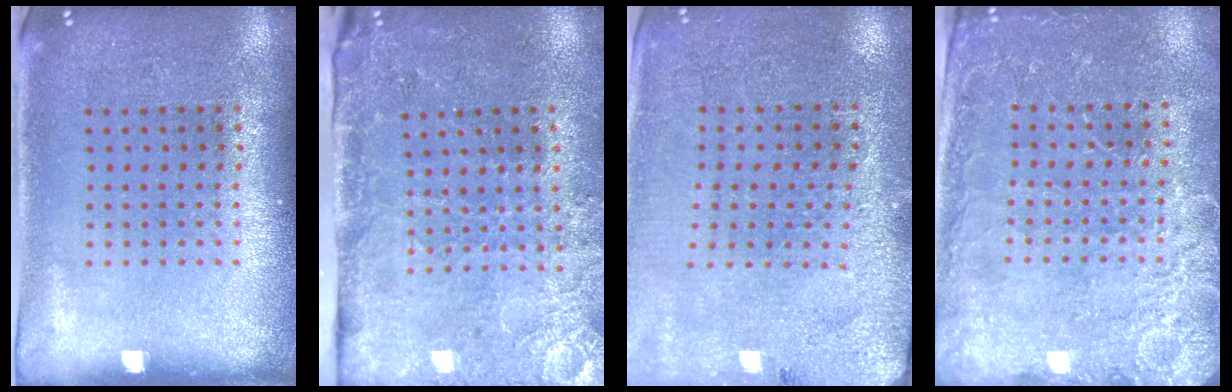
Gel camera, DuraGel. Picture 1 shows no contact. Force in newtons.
{"total": 3.2, "press": 3.2, "slide": 0.5}
{"total": 2.8, "press": 2.8, "slide": 0.3}
{"total": 2.8, "press": 2.8, "slide": 0.2}